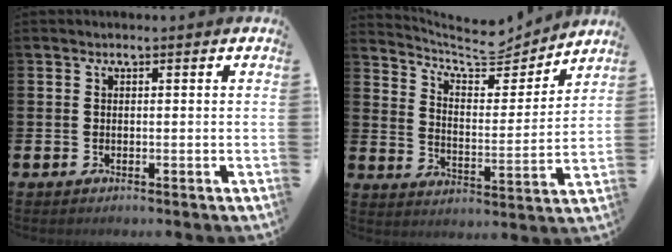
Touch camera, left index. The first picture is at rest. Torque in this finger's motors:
{"motor_torque": [0.85, -1.28, 0.04, 0.01]}